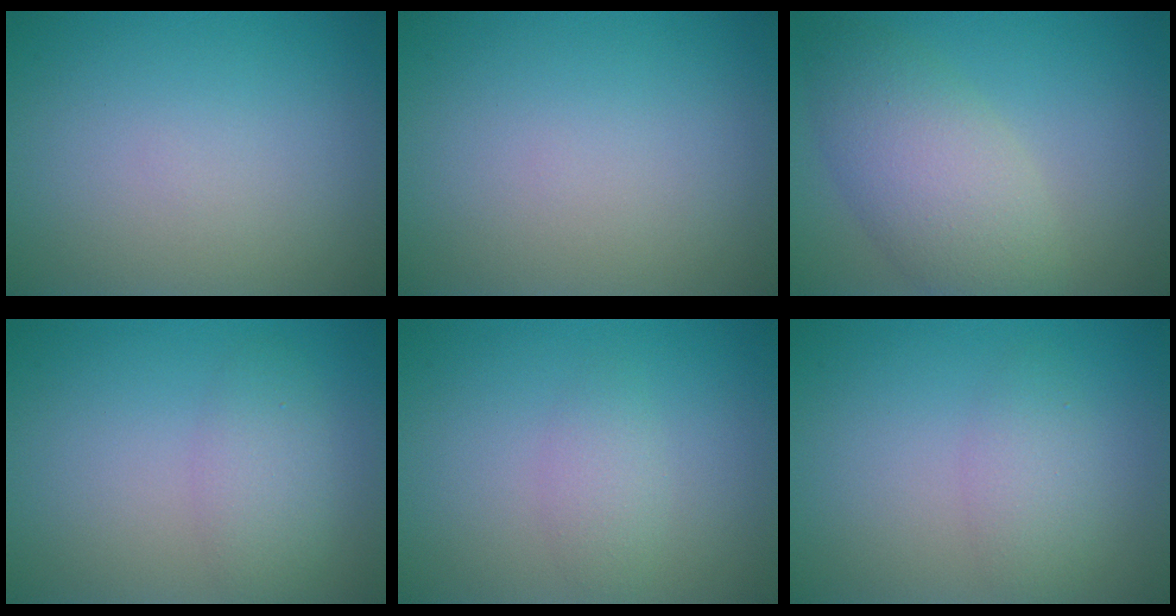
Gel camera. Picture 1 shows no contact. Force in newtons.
{"total": 0.0}
{"total": 6.1, "press": 6.1, "slide": 0.1}
{"total": 2.6, "press": 2.6, "slide": 0.2}
{"total": 1.7, "press": 1.7, "slide": 0.1}
{"total": 2.2, "press": 2.1, "slide": 0.2}